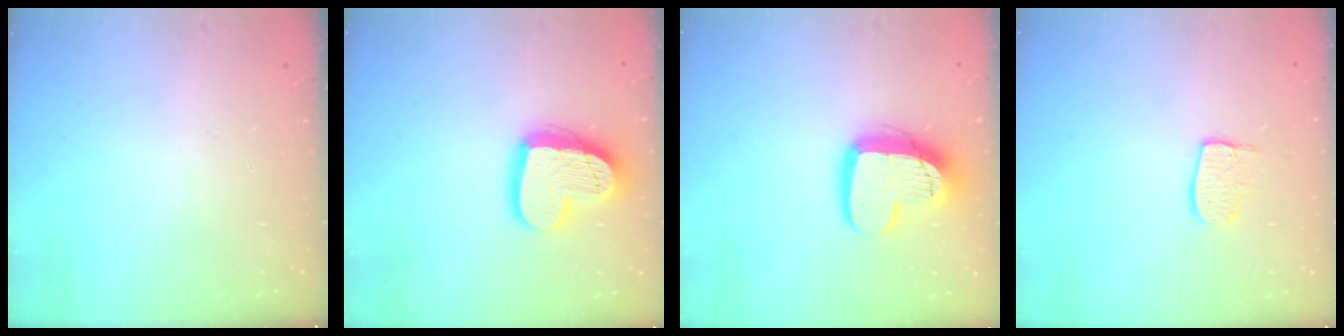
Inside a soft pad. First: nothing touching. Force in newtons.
{"total": 17.8, "press": 17.7, "slide": 1.4}
{"total": 14.0, "press": 13.9, "slide": 1.3}
{"total": 7.6, "press": 7.6, "slide": 0.2}